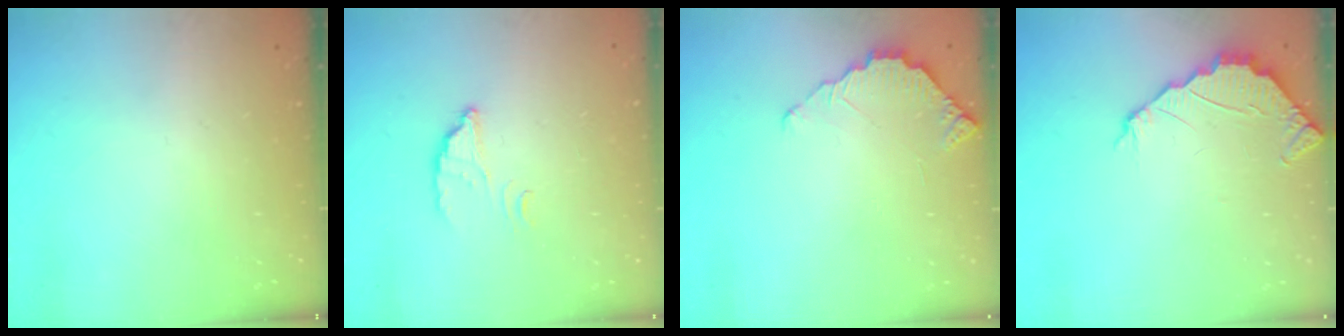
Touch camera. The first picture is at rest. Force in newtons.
{"total": 2.8, "press": 2.8, "slide": 0.2}
{"total": 2.8, "press": 2.8, "slide": 0.3}
{"total": 2.4, "press": 2.4, "slide": 0.2}